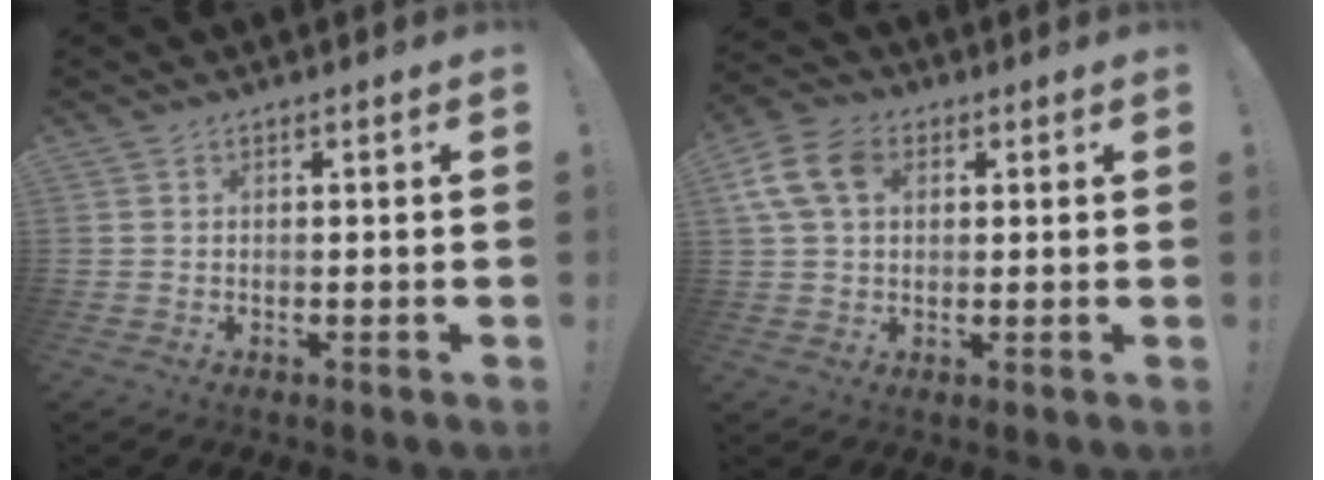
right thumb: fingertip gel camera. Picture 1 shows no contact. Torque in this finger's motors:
{"motor_torque": [0.07, 0.08, 0.40, -0.12, 0.01]}